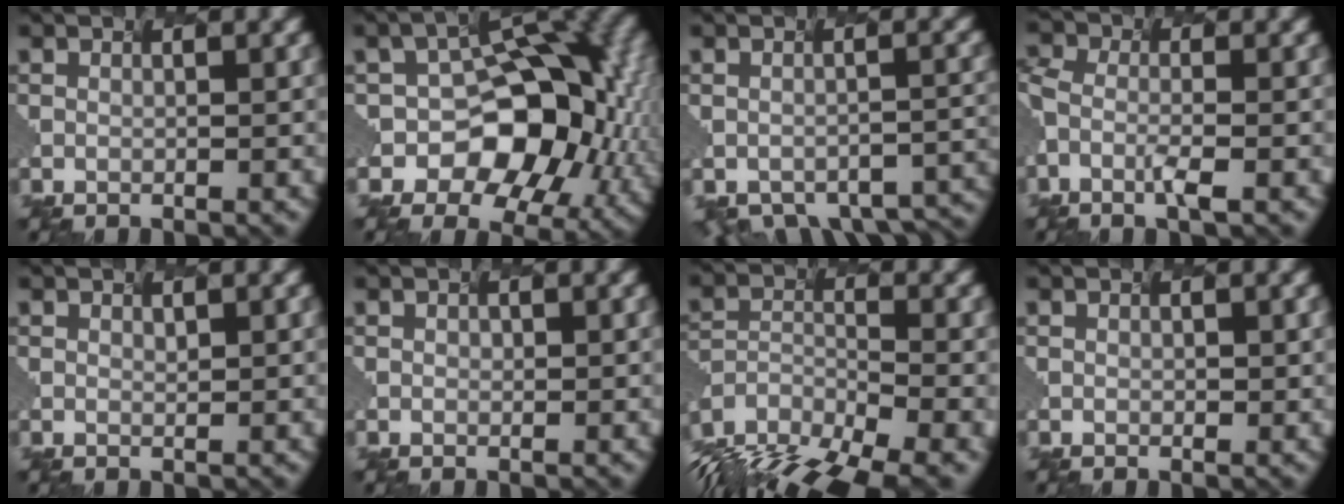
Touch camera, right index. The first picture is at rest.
{"total": 12.2, "force": [-2.8, 8.1, 8.7], "torque": [-0.101, 0.005, -0.045]}
{"total": 8.6, "force": [-7.2, 3.7, 2.8], "torque": [-0.026, -0.008, -0.053]}
{"total": 2.7, "force": [-2.0, 0.7, 1.8], "torque": [-0.054, -0.007, -0.038]}
{"total": 0.5, "force": [0.3, -0.3, -0.2], "torque": [-0.005, 0.002, 0.011]}
{"total": 0.0}
{"total": 11.7, "force": [-10.5, 3.2, 3.8], "torque": [-0.093, -0.016, -0.157]}
{"total": 0.0}